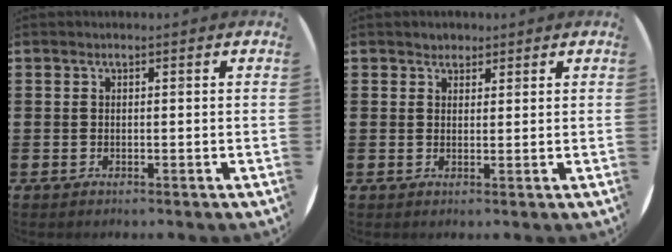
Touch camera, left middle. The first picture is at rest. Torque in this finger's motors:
{"motor_torque": [0.16, -0.12, 0.03, 0.02]}